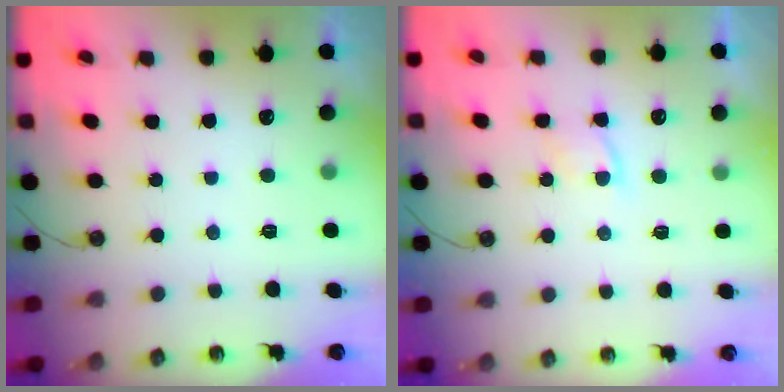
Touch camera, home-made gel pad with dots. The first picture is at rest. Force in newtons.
{"total": 5.0, "press": 4.9, "slide": 0.7}